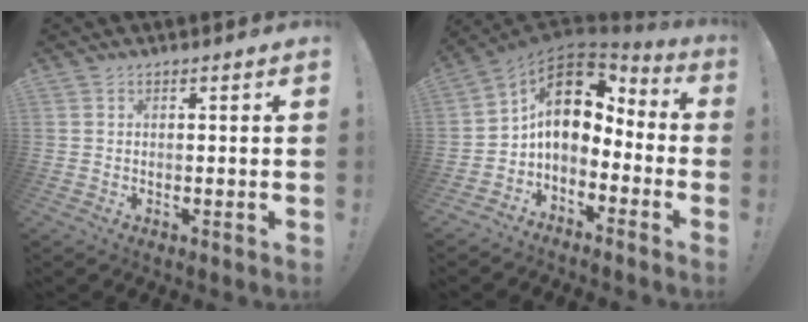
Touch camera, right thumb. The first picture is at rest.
{"total": 13.1, "force": [3.5, 8.9, 8.9], "torque": [-0.138, -0.011, 0.065]}